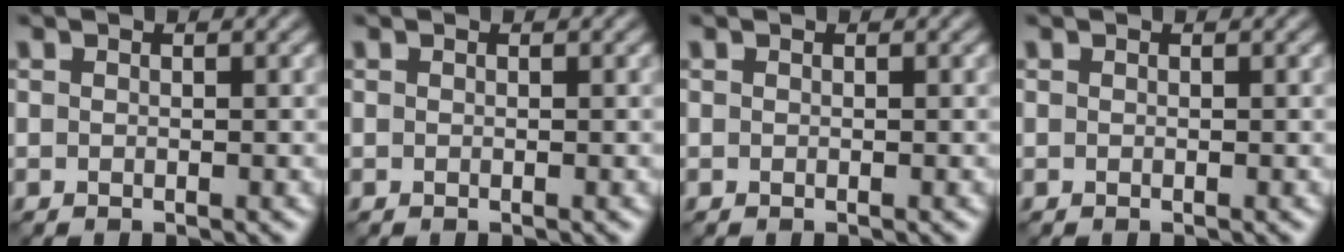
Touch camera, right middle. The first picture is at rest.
{"total": 0.0}
{"total": 0.0}
{"total": 0.0}